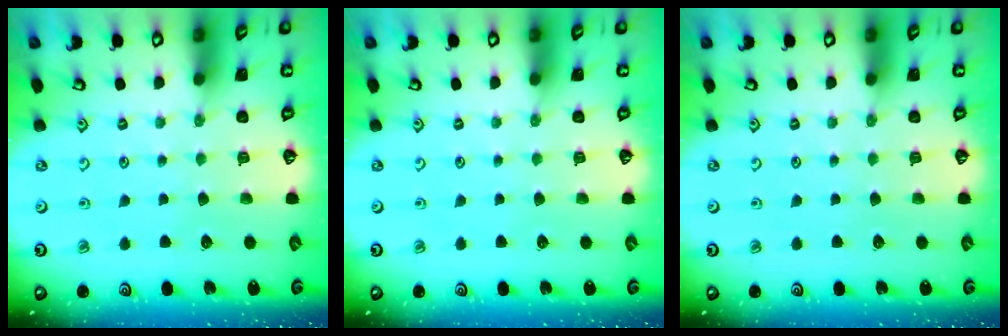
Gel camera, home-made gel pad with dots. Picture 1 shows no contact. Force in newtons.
{"total": 0.0}
{"total": 0.0}